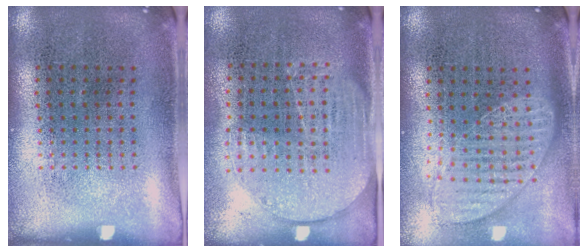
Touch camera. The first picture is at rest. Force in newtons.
{"total": 1.7, "press": 1.4, "slide": 0.8}
{"total": 1.2, "press": 1.2, "slide": 0.3}